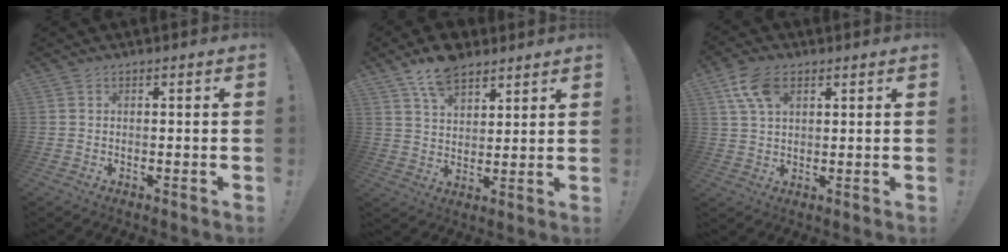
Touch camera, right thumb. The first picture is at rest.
{"total": 10.0, "force": [7.4, 5.1, 4.2], "torque": [-0.083, -0.036, 0.142]}
{"total": 9.2, "force": [4.1, 5.3, 6.3], "torque": [-0.115, -0.004, 0.079]}